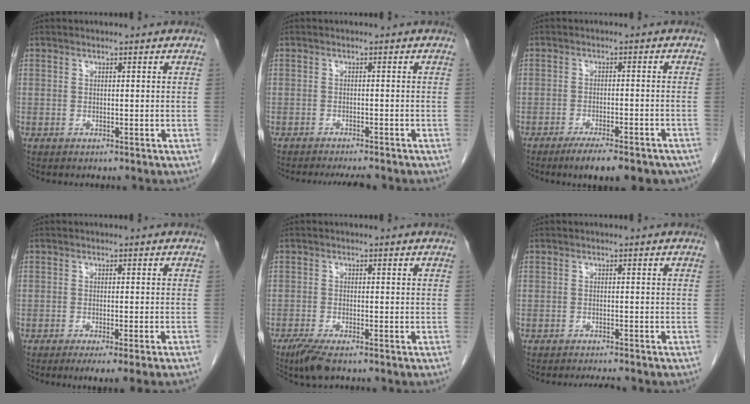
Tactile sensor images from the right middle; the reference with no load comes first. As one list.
[{"total": 5.7, "force": [-5.1, 0.6, 2.4], "torque": [-0.029, -0.009, -0.073]}, {"total": 12.2, "force": [-9.8, 2.9, 6.8], "torque": [-0.066, 0.001, -0.128]}, {"total": 6.2, "force": [-4.7, -0.8, 3.9], "torque": [-0.037, -0.011, -0.067]}, {"total": 4.5, "force": [-3.4, 0.7, 3.0], "torque": [-0.059, -0.012, -0.060]}, {"total": 4.2, "force": [-3.9, 0.2, 1.5], "torque": [-0.018, -0.008, -0.055]}]